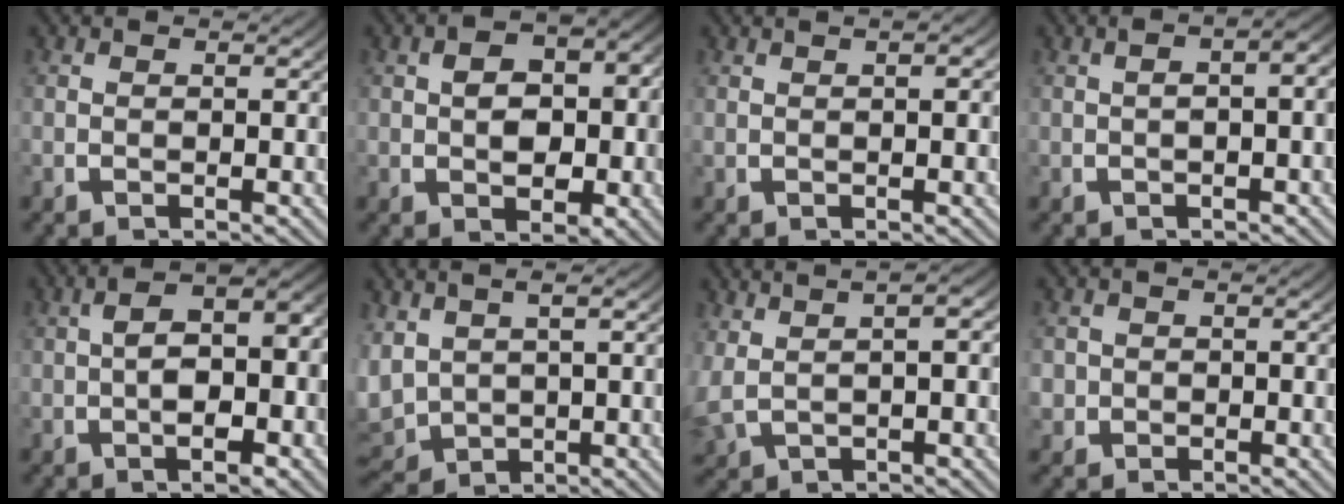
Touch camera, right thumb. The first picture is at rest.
{"total": 6.8, "force": [0.1, 4.8, 4.9], "torque": [-0.081, -0.032, 0.020]}
{"total": 1.8, "force": [0.7, 0.5, 1.6], "torque": [-0.018, 0.005, 0.014]}
{"total": 4.0, "force": [0.3, 1.4, 3.7], "torque": [-0.043, 0.021, 0.000]}
{"total": 8.7, "force": [0.6, 5.1, 7.0], "torque": [-0.093, 0.002, 0.005]}
{"total": 7.5, "force": [0.3, 5.8, 4.7], "torque": [-0.124, -0.032, 0.031]}
{"total": 5.6, "force": [2.0, 3.2, 4.2], "torque": [-0.072, 0.012, 0.038]}
{"total": 2.4, "force": [-0.3, 2.3, 0.6], "torque": [-0.018, -0.012, -0.003]}